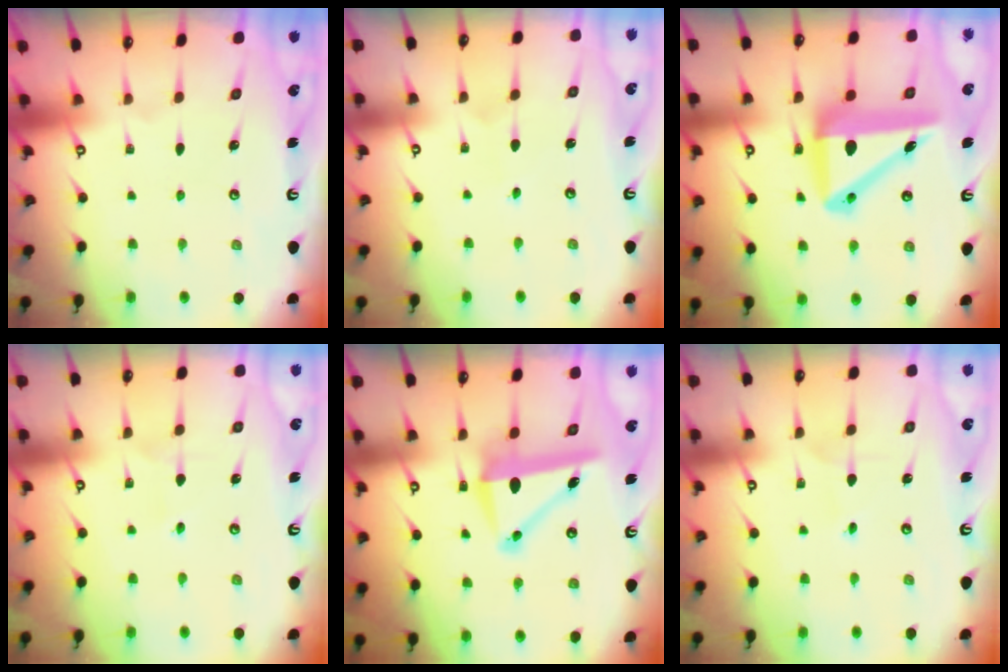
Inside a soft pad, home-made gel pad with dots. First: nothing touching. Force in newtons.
{"total": 1.9, "press": 1.9, "slide": 0.2}
{"total": 14.2, "press": 13.9, "slide": 2.8}
{"total": 2.3, "press": 2.3, "slide": 0.2}
{"total": 10.0, "press": 9.6, "slide": 2.9}
{"total": 2.7, "press": 2.7, "slide": 0.3}